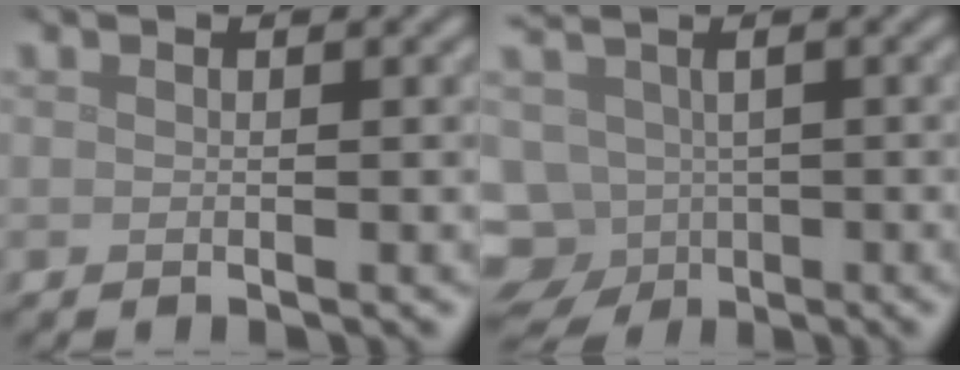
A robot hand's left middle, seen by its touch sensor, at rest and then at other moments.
{"total": 7.2, "force": [-2.9, 5.8, 3.1], "torque": [-0.069, -0.010, -0.043]}